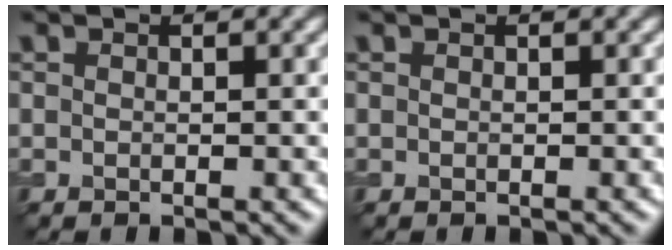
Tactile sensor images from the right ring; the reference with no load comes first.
{"total": 0.0}